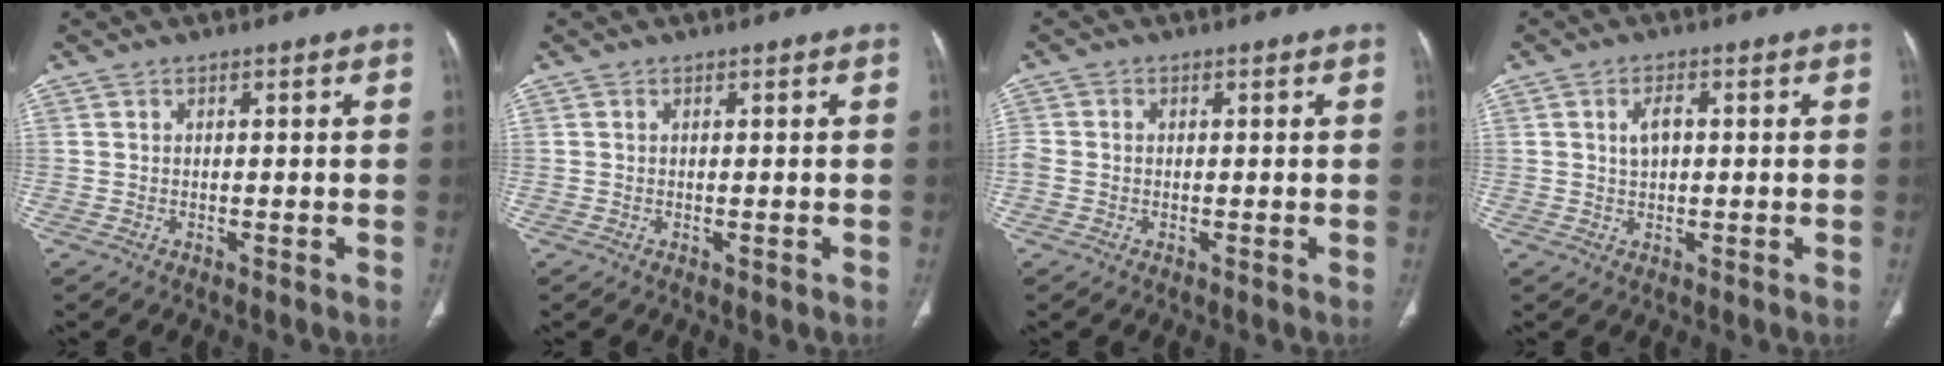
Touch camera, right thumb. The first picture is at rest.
{"total": 0.0}
{"total": 2.1, "force": [-0.4, 1.7, 1.1], "torque": [-0.029, 0.005, -0.010]}
{"total": 3.1, "force": [0.5, 1.8, 2.5], "torque": [-0.043, 0.005, 0.009]}